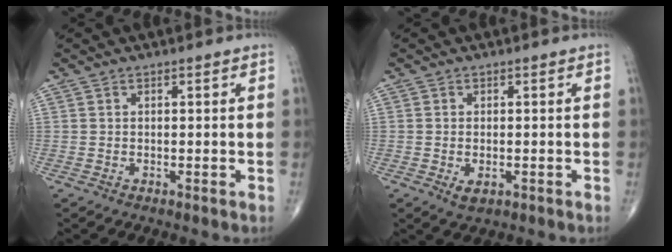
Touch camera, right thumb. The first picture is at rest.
{"total": 2.8, "force": [-0.8, 1.5, 2.2], "torque": [-0.039, -0.002, -0.009]}